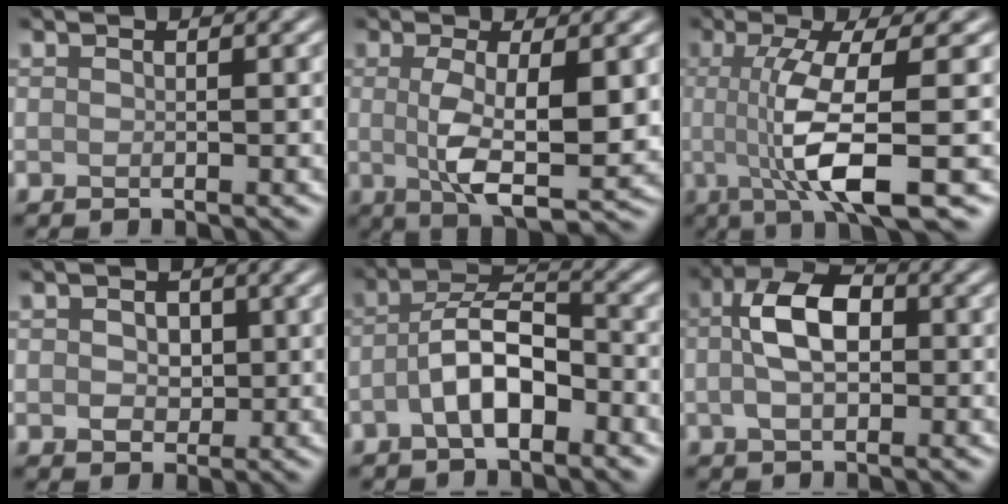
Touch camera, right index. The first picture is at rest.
{"total": 6.1, "force": [-0.1, 1.8, 5.8], "torque": [-0.108, -0.011, 0.003]}
{"total": 7.5, "force": [-0.6, 1.4, 7.3], "torque": [-0.136, -0.008, -0.006]}
{"total": 2.4, "force": [0.3, 1.9, 1.5], "torque": [-0.024, 0.001, -0.002]}
{"total": 5.3, "force": [-1.9, 2.4, 4.3], "torque": [-0.078, 0.013, -0.041]}
{"total": 5.5, "force": [0.3, 3.1, 4.5], "torque": [-0.083, 0.011, -0.003]}